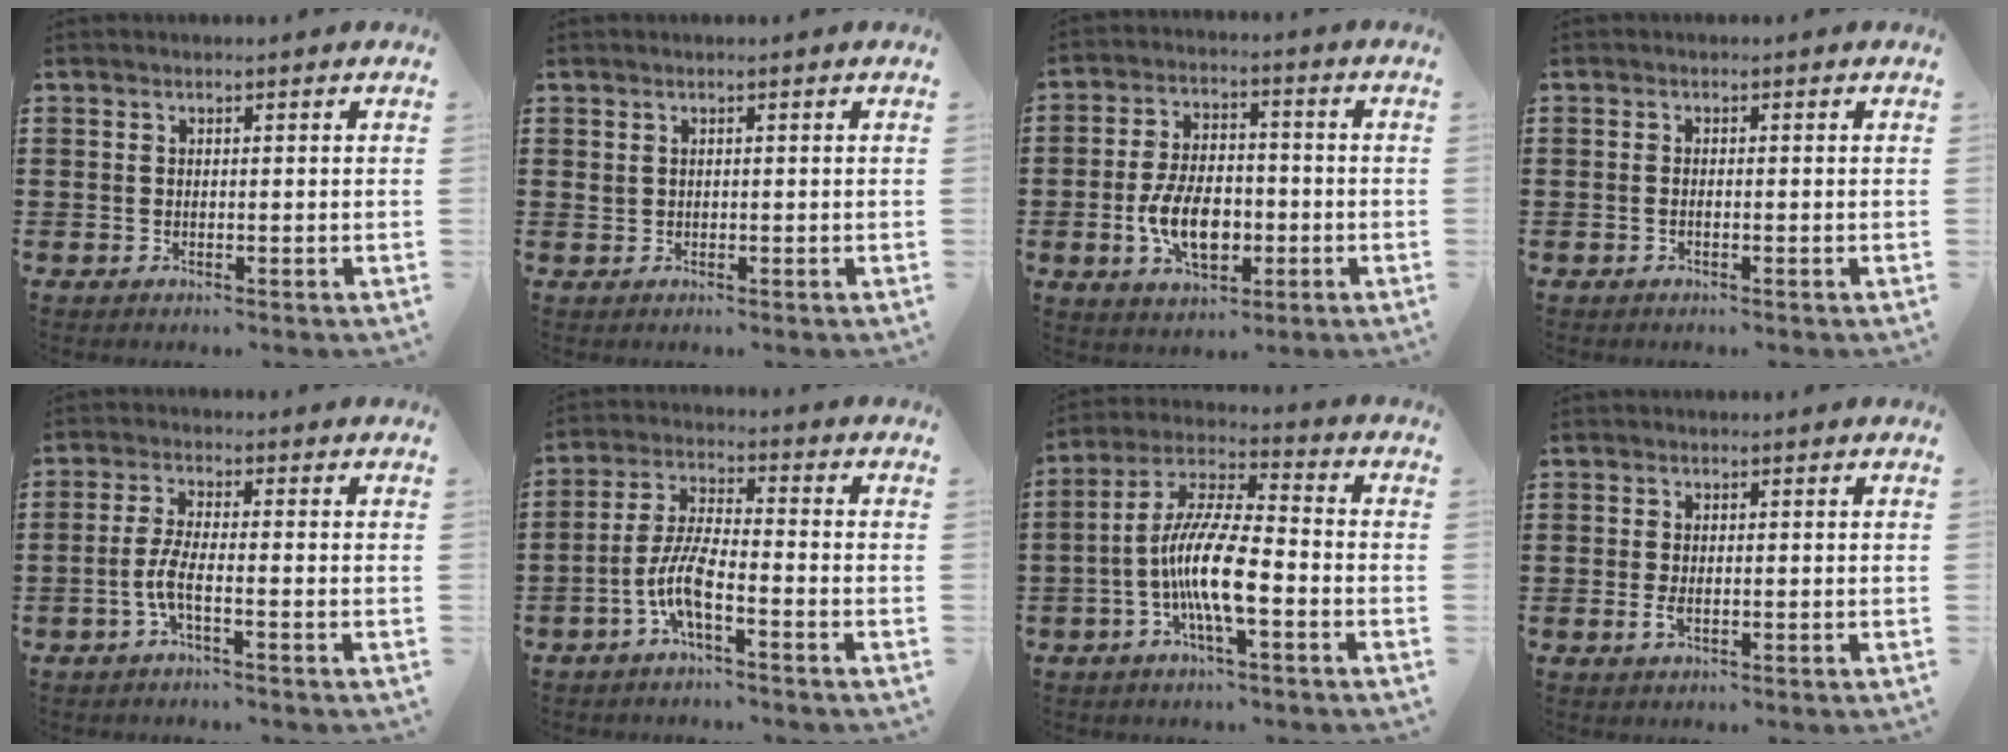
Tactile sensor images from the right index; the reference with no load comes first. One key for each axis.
{"total": 0.8, "fx": 0.5, "fy": 0.6, "fz": 0.2, "tx": -0.006, "ty": 0.005, "tz": 0.010}
{"total": 8.9, "fx": -2.2, "fy": 5.1, "fz": 6.9, "tx": -0.132, "ty": -0.002, "tz": -0.044}
{"total": 0.6, "fx": -0.4, "fy": 0.1, "fz": 0.5, "tx": -0.010, "ty": -0.004, "tz": -0.006}
{"total": 4.5, "fx": -1.8, "fy": 0.7, "fz": 4.0, "tx": -0.099, "ty": -0.009, "tz": -0.043}
{"total": 7.3, "fx": -3.5, "fy": 1.4, "fz": 6.2, "tx": -0.151, "ty": -0.011, "tz": -0.074}
{"total": 10.9, "fx": -3.1, "fy": 2.4, "fz": 10.1, "tx": -0.218, "ty": -0.011, "tz": -0.063}
{"total": 1.7, "fx": -0.3, "fy": 0.8, "fz": 1.5, "tx": -0.038, "ty": -0.005, "tz": -0.007}